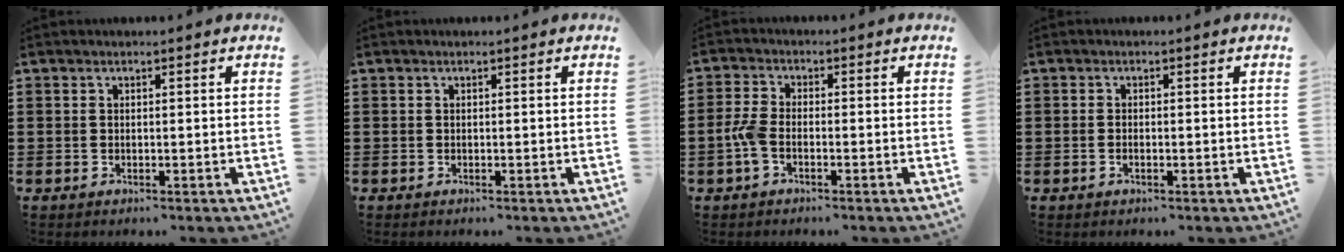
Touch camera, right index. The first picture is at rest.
{"total": 0.0}
{"total": 3.3, "force": [-1.2, 1.5, 2.7], "torque": [-0.069, 0.000, -0.027]}
{"total": 0.6, "force": [-0.2, 0.3, 0.5], "torque": [-0.011, -0.004, -0.003]}